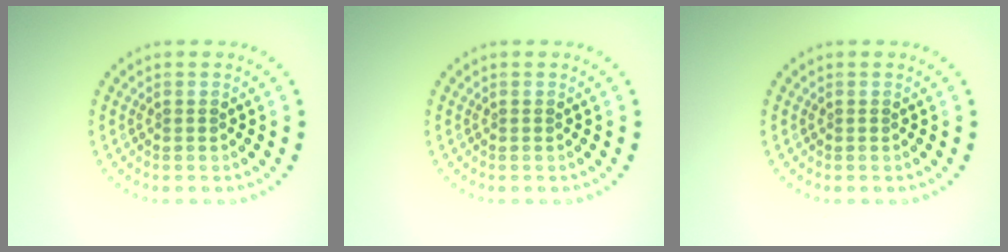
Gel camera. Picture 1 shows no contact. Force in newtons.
{"total": 0.0}
{"total": 0.0}